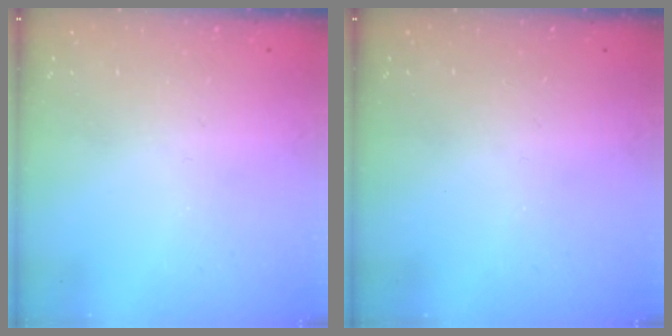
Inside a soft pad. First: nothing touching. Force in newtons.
{"total": 0.0}